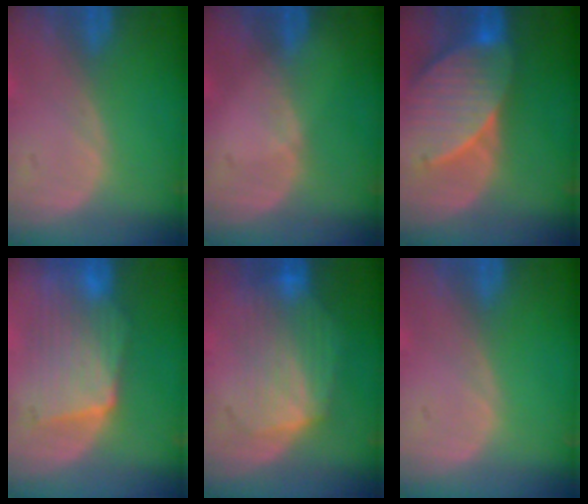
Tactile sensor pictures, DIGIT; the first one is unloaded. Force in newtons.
{"total": 0.7, "press": 0.5, "slide": 0.5}
{"total": 8.9, "press": 8.7, "slide": 2.0}
{"total": 8.2, "press": 8.1, "slide": 1.4}
{"total": 7.4, "press": 7.3, "slide": 1.3}
{"total": 0.0}